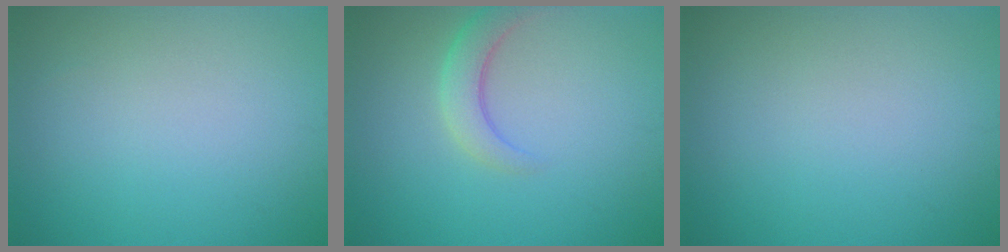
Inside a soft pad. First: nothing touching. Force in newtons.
{"total": 2.7, "press": 2.7, "slide": 0.3}
{"total": 0.0}